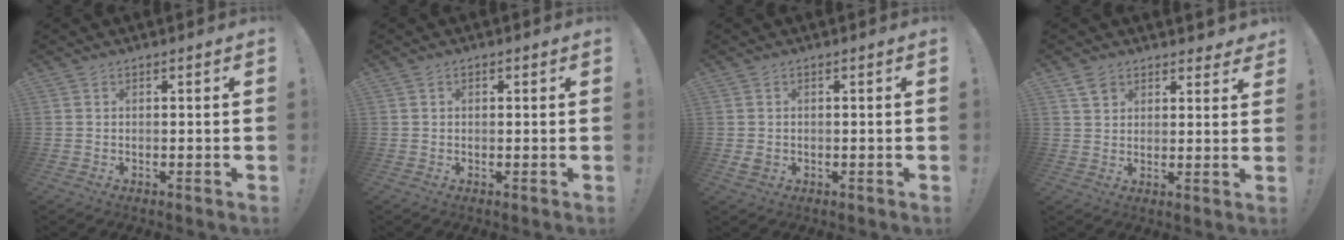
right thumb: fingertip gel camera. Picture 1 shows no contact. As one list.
[{"total": 0.7, "force": [0.0, 0.5, 0.4], "torque": [-0.001, 0.001, -0.002]}, {"total": 1.8, "force": [-0.2, 1.5, 0.9], "torque": [-0.013, 0.005, -0.002]}, {"total": 5.4, "force": [3.7, 3.7, 1.5], "torque": [-0.017, -0.018, 0.068]}]